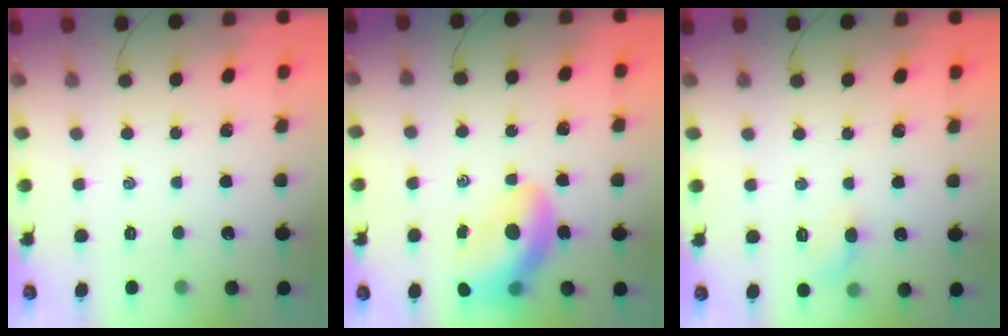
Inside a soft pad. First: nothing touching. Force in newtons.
{"total": 14.2, "press": 13.6, "slide": 4.1}
{"total": 4.9, "press": 4.7, "slide": 1.1}